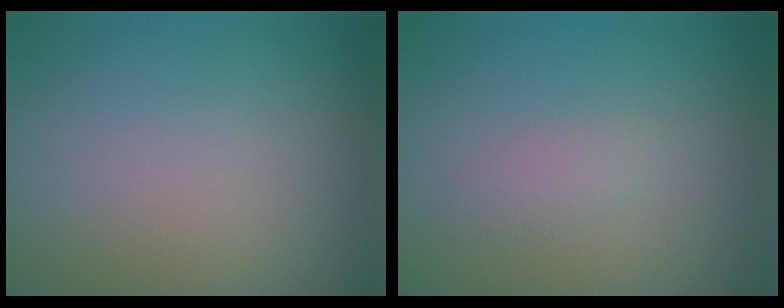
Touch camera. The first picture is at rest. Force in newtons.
{"total": 1.2, "press": 1.2, "slide": 0.0}